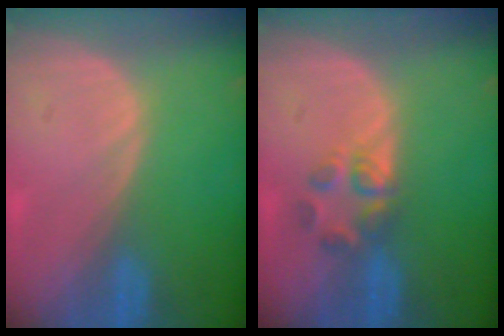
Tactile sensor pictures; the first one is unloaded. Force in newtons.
{"total": 3.7, "press": 3.5, "slide": 0.9}